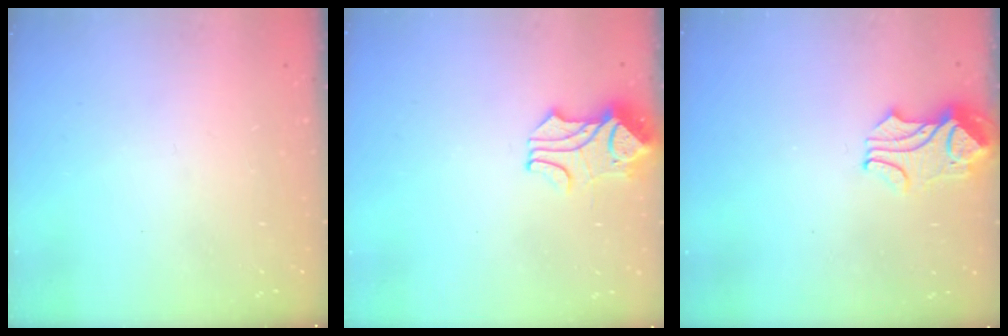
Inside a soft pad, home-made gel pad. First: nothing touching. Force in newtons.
{"total": 1.8, "press": 1.4, "slide": 1.0}
{"total": 2.5, "press": 2.4, "slide": 0.6}